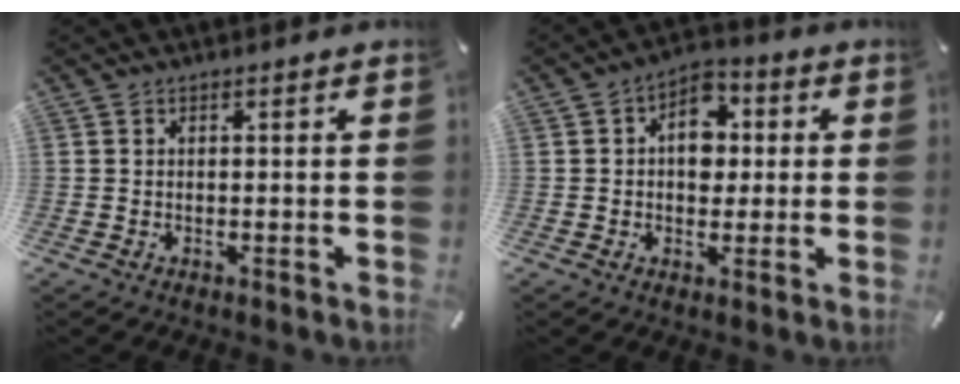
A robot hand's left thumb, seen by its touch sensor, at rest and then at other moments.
{"total": 8.4, "force": [0.8, 6.2, 5.5], "torque": [-0.071, 0.005, 0.011]}